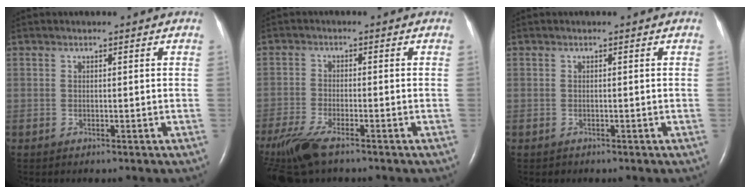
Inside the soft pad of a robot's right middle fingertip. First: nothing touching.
{"total": 9.9, "force": [-7.3, 2.4, 6.3], "torque": [-0.132, -0.024, -0.132]}
{"total": 0.0}